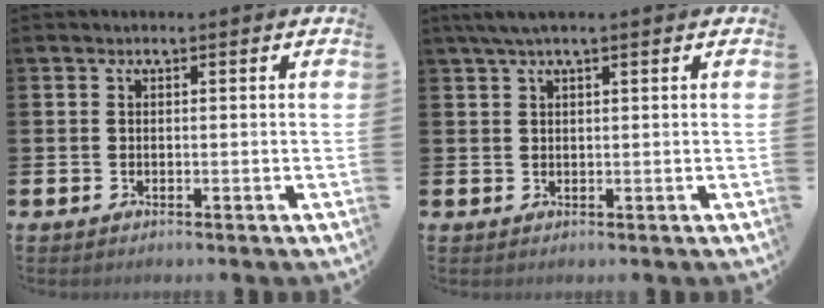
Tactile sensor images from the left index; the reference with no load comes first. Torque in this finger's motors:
{"motor_torque": [0.59, -0.52, 0.61, 0.13]}